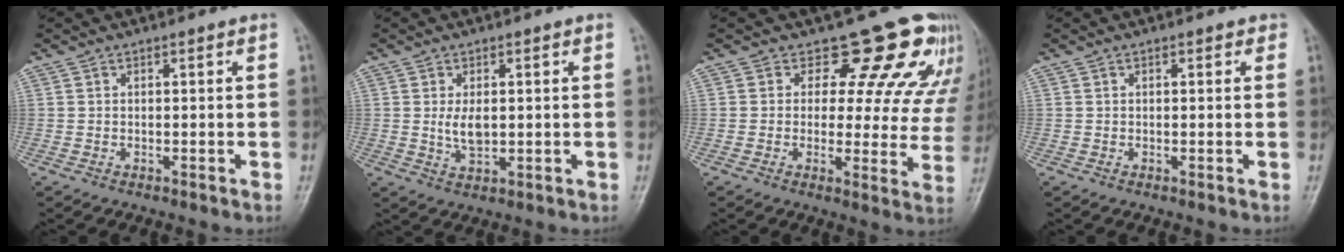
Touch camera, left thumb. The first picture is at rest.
{"total": 4.2, "force": [0.4, 2.3, 3.5], "torque": [-0.061, -0.010, 0.011]}
{"total": 14.1, "force": [11.4, 6.2, 5.4], "torque": [-0.010, -0.067, 0.110]}
{"total": 1.1, "force": [0.5, 0.7, 0.7], "torque": [-0.001, 0.001, 0.001]}